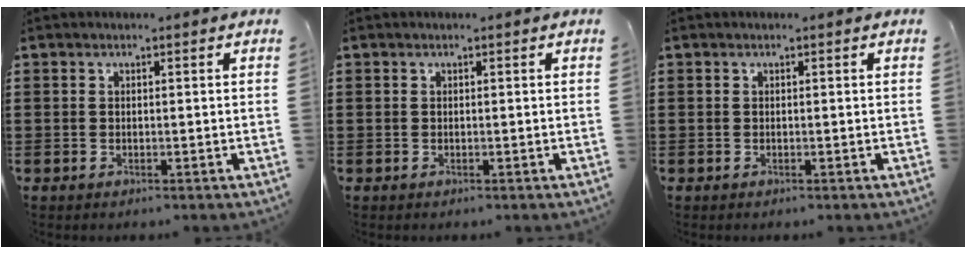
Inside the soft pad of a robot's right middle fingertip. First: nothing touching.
{"total": 0.0}
{"total": 0.0}